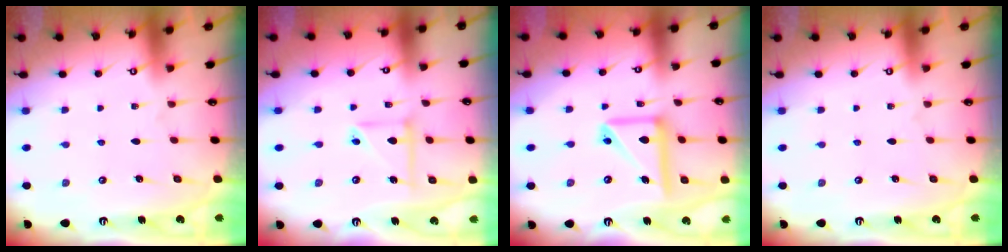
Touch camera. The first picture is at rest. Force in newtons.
{"total": 7.0, "press": 7.0, "slide": 0.4}
{"total": 14.0, "press": 13.9, "slide": 1.9}
{"total": 0.0}